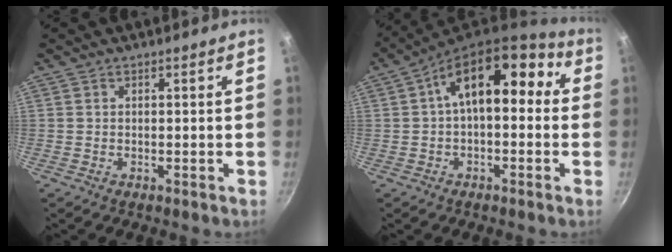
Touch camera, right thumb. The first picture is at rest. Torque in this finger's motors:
{"motor_torque": [0.05, 3.46, 1.53, 0.24, 0.46]}